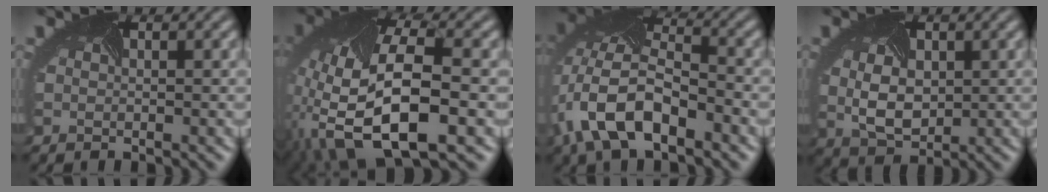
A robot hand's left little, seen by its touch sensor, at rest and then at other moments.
{"total": 13.2, "force": [-3.9, 6.3, 10.9], "torque": [-0.234, -0.024, -0.058]}
{"total": 9.8, "force": [-4.1, 5.1, 7.3], "torque": [-0.160, 0.000, -0.078]}
{"total": 3.8, "force": [0.3, 2.6, 2.8], "torque": [-0.062, -0.004, 0.012]}